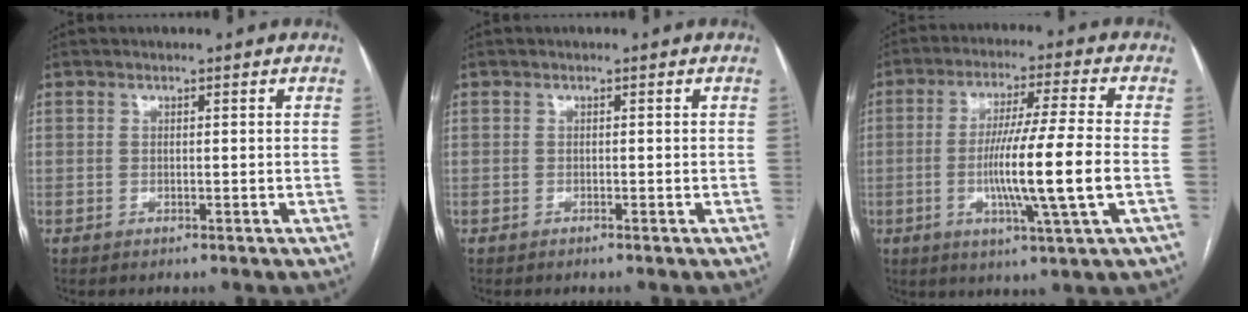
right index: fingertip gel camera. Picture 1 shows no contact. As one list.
[{"total": 0.0}, {"total": 12.7, "force": [-2.3, -1.1, 12.4], "torque": [-0.230, -0.013, -0.047]}]